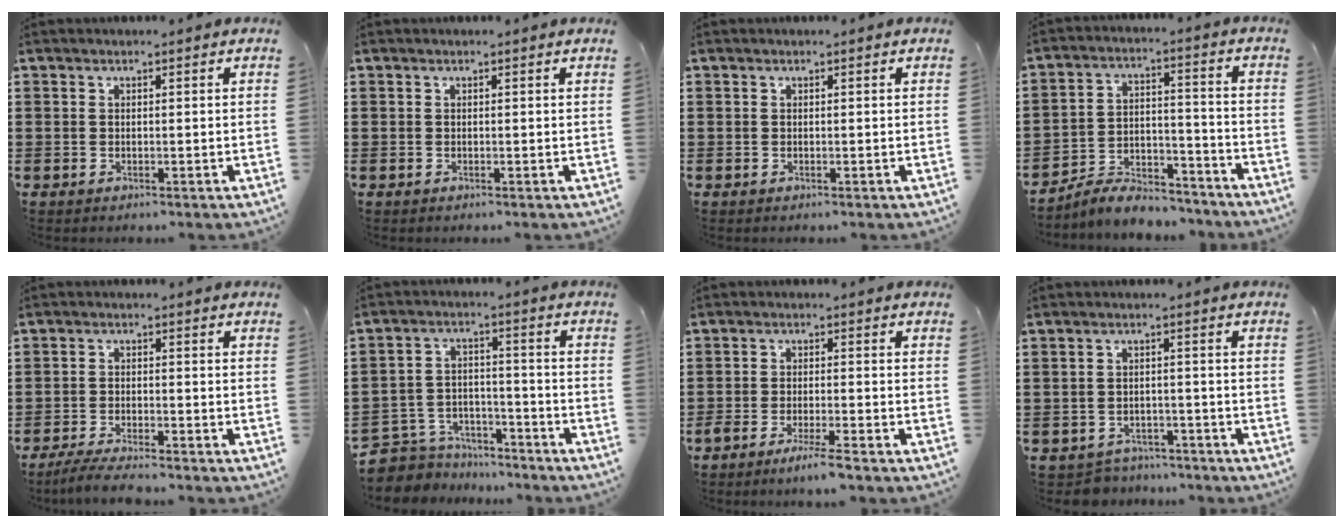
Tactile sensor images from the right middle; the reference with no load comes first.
{"total": 0.0}
{"total": 0.0}
{"total": 6.8, "force": [-6.6, 1.2, 1.4], "torque": [-0.025, 0.012, -0.129]}
{"total": 3.8, "force": [-3.5, 0.0, 1.6], "torque": [-0.034, -0.009, -0.069]}
{"total": 5.5, "force": [-5.2, 1.7, 0.2], "torque": [-0.032, 0.000, -0.113]}
{"total": 3.6, "force": [-2.8, 0.0, 2.4], "torque": [-0.043, -0.006, -0.049]}
{"total": 3.0, "force": [-2.9, 0.5, -0.3], "torque": [-0.006, -0.002, -0.064]}